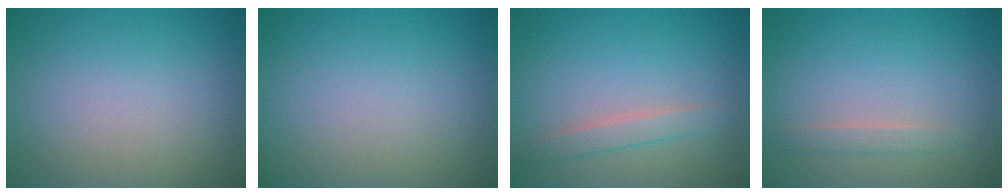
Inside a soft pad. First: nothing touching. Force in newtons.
{"total": 0.0}
{"total": 1.8, "press": 1.8, "slide": 0.1}
{"total": 1.2, "press": 1.2, "slide": 0.1}